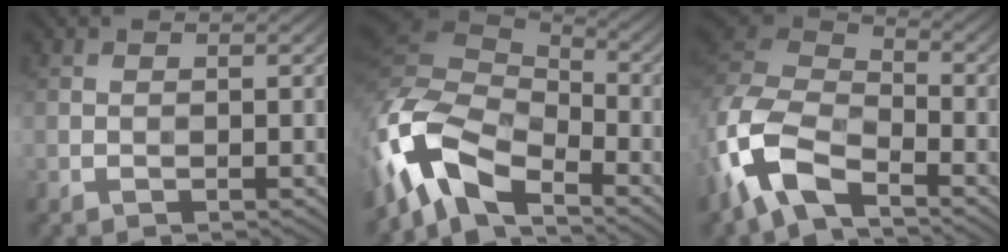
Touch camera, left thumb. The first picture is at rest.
{"total": 12.7, "force": [-7.3, 6.5, 8.1], "torque": [-0.186, -0.008, -0.155]}
{"total": 12.2, "force": [-7.1, 5.9, 7.9], "torque": [-0.186, -0.015, -0.153]}